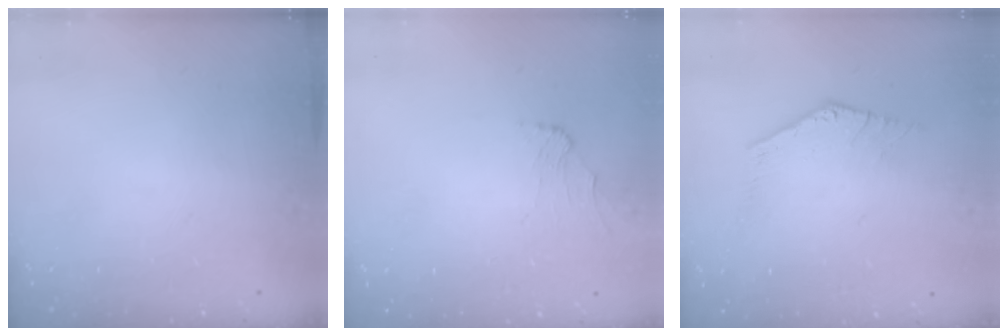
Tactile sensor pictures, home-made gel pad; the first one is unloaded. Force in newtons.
{"total": 0.6, "press": 0.4, "slide": 0.4}
{"total": 0.0}